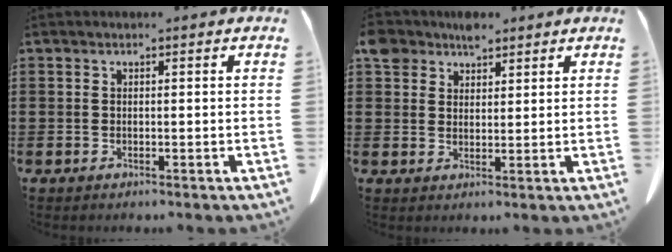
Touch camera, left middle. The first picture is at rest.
{"total": 4.8, "force": [3.7, 2.7, 1.6], "torque": [-0.037, 0.005, 0.071]}